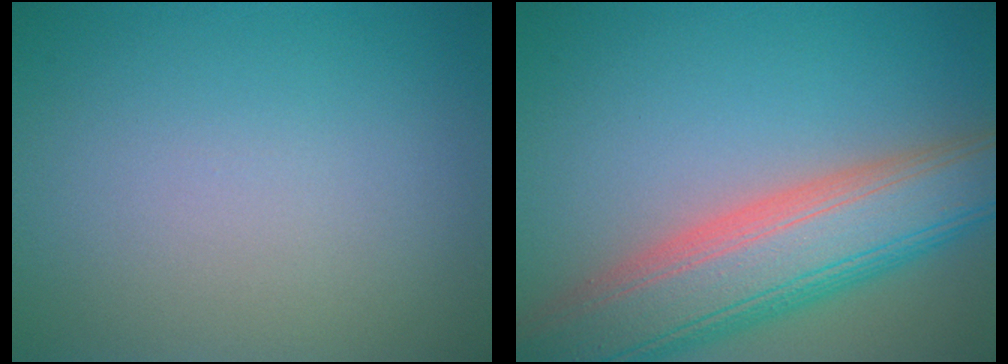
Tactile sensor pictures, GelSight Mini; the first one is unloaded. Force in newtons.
{"total": 10.2, "press": 10.2, "slide": 0.7}